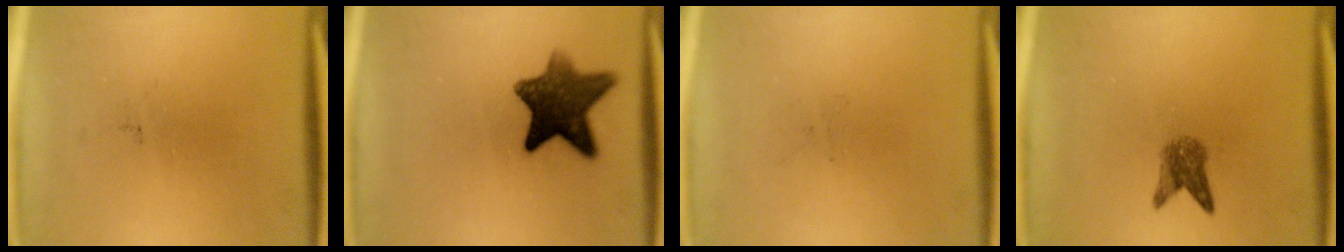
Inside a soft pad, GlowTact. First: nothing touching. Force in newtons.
{"total": 10.3}
{"total": 0.0}
{"total": 2.9}